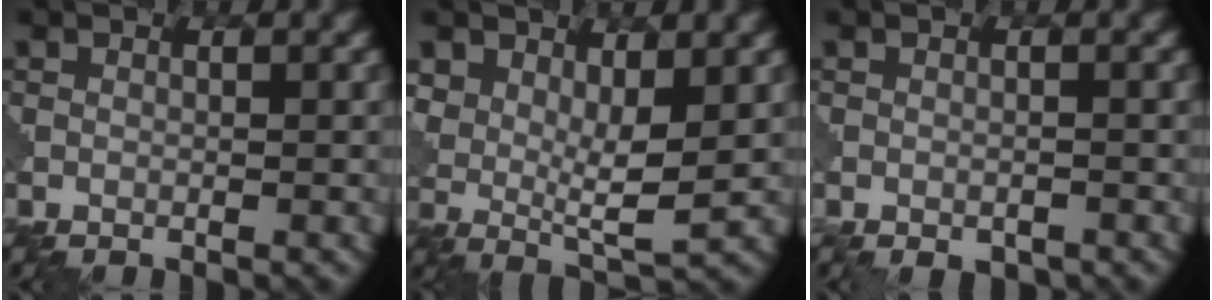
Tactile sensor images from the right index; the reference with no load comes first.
{"total": 3.6, "force": [1.3, 1.5, 3.0], "torque": [-0.068, -0.014, 0.029]}
{"total": 1.3, "force": [-1.2, 0.5, 0.0], "torque": [-0.003, -0.008, -0.008]}